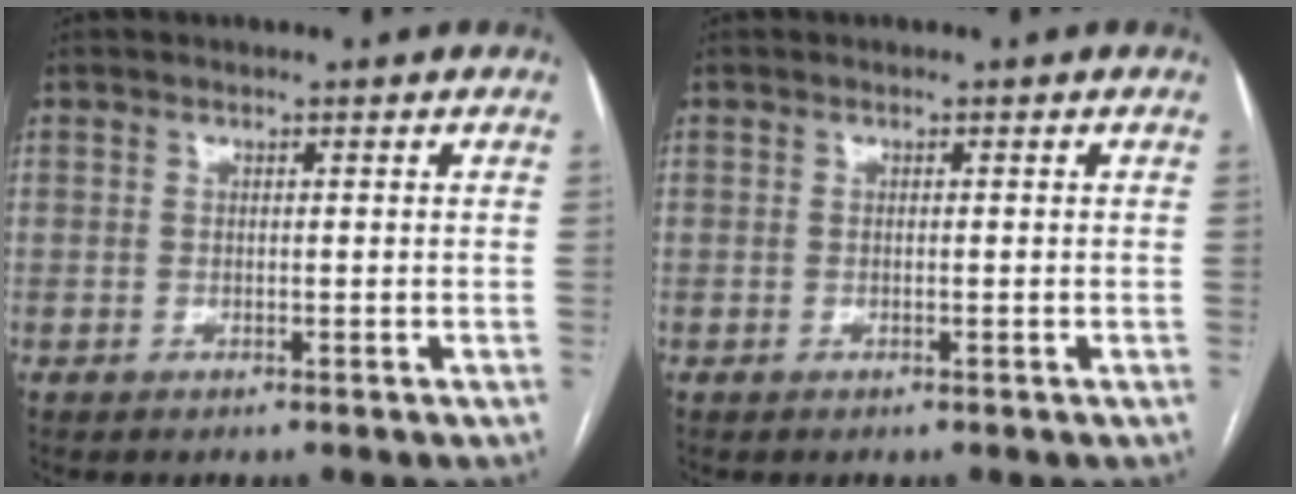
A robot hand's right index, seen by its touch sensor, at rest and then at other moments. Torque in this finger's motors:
{"motor_torque": [-0.02, 0.00, 0.00, 0.00]}